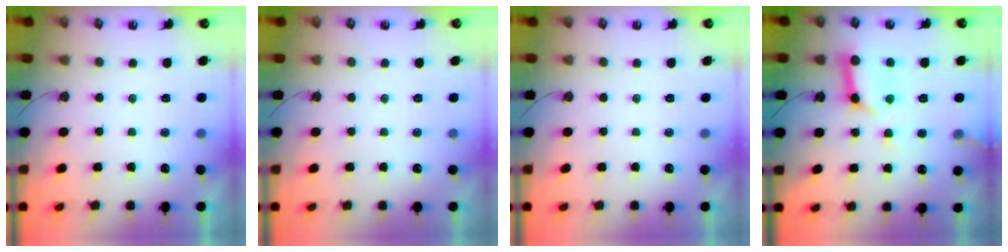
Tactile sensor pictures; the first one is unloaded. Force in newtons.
{"total": 0.0}
{"total": 0.0}
{"total": 12.7, "press": 12.6, "slide": 1.5}